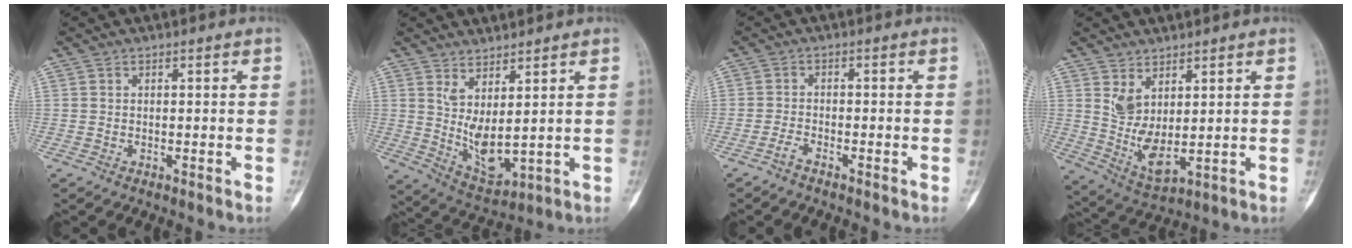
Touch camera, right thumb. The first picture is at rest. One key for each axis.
{"total": 7.7, "fx": 2.6, "fy": 2.6, "fz": 6.7, "tx": -0.124, "ty": -0.045, "tz": 0.067}
{"total": 1.8, "fx": -1.5, "fy": 0.4, "fz": 0.9, "tx": -0.023, "ty": 0.005, "tz": -0.033}
{"total": 7.5, "fx": 2.9, "fy": 3.6, "fz": 5.9, "tx": -0.107, "ty": -0.036, "tz": 0.073}